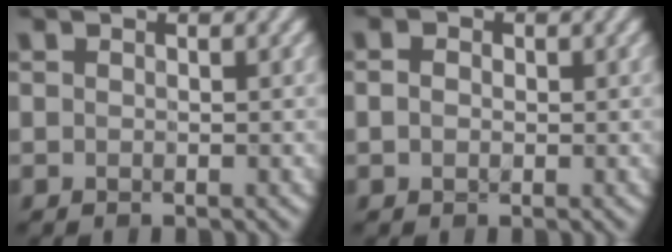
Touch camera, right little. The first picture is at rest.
{"total": 1.2, "force": [-0.3, 1.0, 0.6], "torque": [-0.013, 0.001, -0.006]}